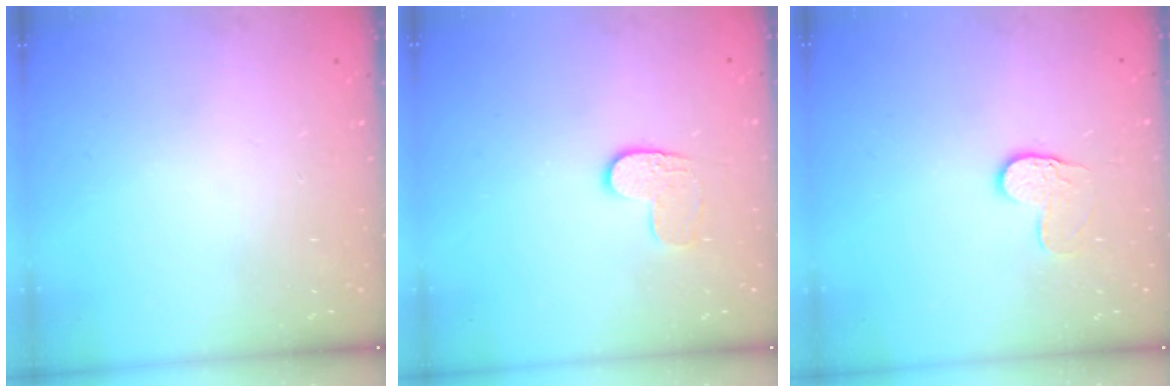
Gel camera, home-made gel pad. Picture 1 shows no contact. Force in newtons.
{"total": 5.7, "press": 5.7, "slide": 0.3}
{"total": 6.2, "press": 6.2, "slide": 0.4}